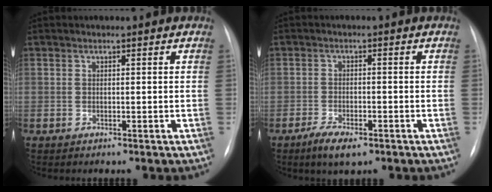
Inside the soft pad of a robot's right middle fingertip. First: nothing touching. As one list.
[{"total": 4.4, "force": [-2.8, 1.5, 3.0], "torque": [-0.061, -0.005, -0.047]}]